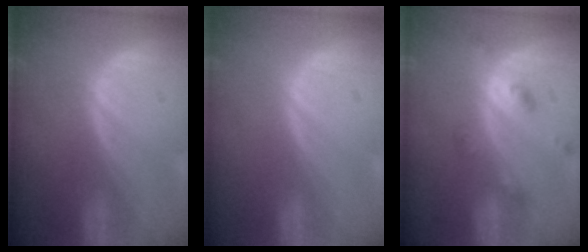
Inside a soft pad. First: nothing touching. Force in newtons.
{"total": 0.0}
{"total": 4.4, "press": 4.0, "slide": 2.0}